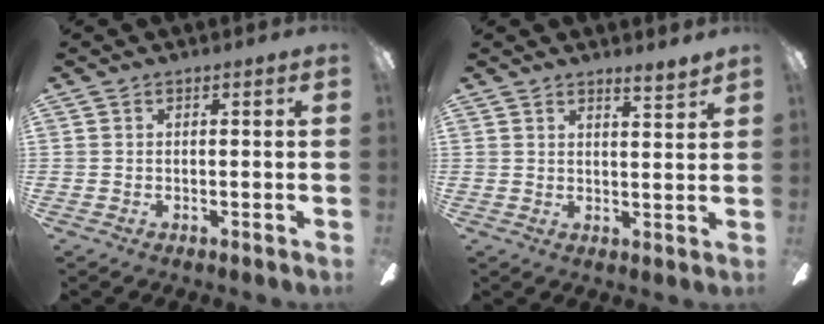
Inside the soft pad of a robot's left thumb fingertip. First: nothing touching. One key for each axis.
{"total": 3.3, "fx": 3.1, "fy": -0.4, "fz": 1.0, "tx": -0.009, "ty": -0.027, "tz": 0.052}